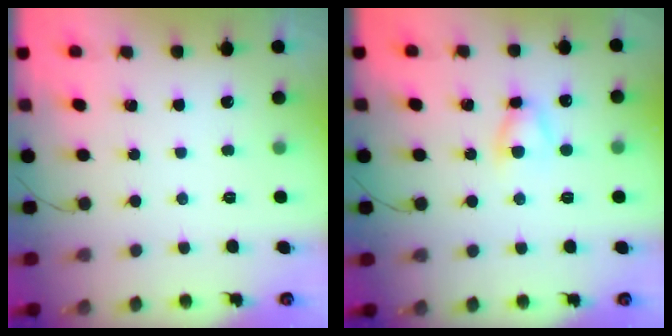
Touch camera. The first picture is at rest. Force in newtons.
{"total": 4.6, "press": 4.6, "slide": 0.6}